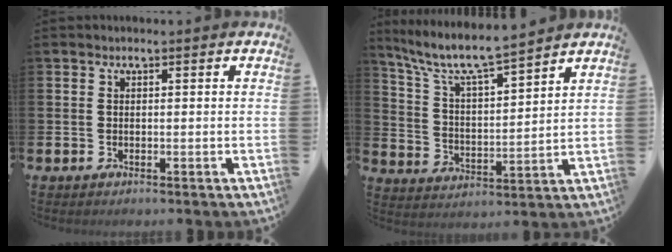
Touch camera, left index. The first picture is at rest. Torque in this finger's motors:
{"motor_torque": [0.63, -0.64, 0.18, 0.21]}